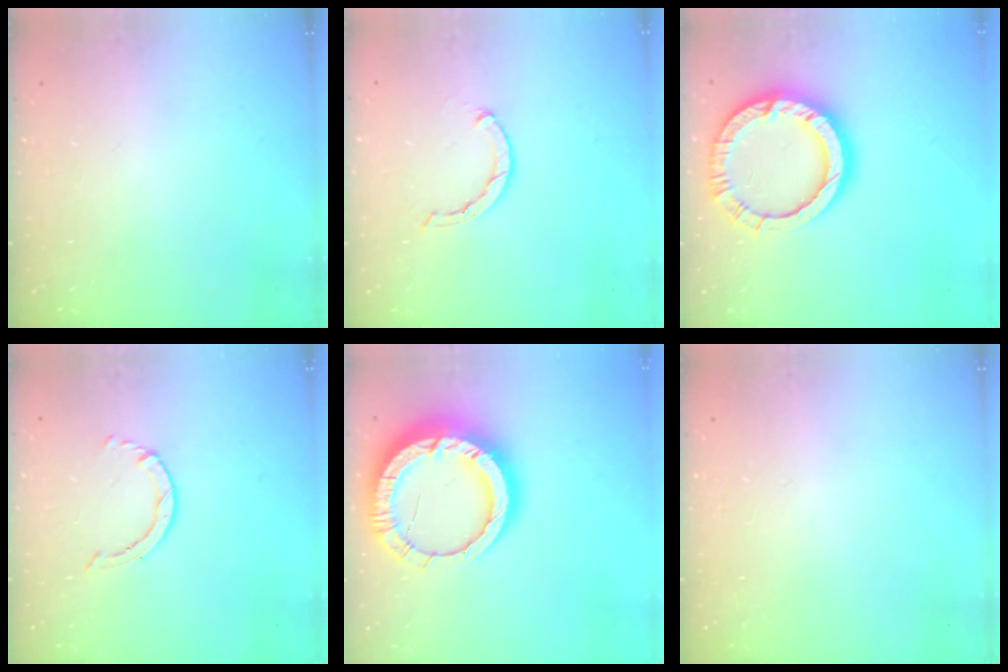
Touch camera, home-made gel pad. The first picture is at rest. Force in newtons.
{"total": 2.1, "press": 2.1, "slide": 0.2}
{"total": 15.1, "press": 15.0, "slide": 1.5}
{"total": 0.6, "press": 0.6, "slide": 0.1}
{"total": 19.3, "press": 19.2, "slide": 1.9}
{"total": 2.5, "press": 2.5, "slide": 0.2}